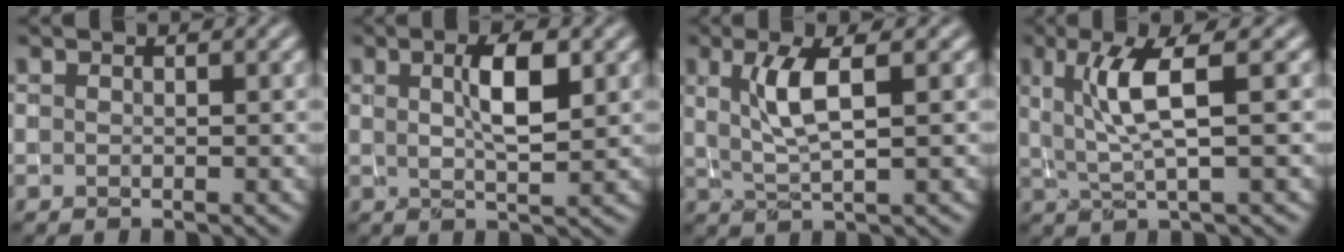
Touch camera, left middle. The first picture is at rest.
{"total": 3.9, "force": [1.0, 1.1, 3.6], "torque": [-0.063, 0.003, 0.018]}
{"total": 3.9, "force": [0.9, 0.9, 3.7], "torque": [-0.079, 0.000, 0.022]}
{"total": 4.7, "force": [0.8, 0.7, 4.6], "torque": [-0.094, 0.001, 0.021]}